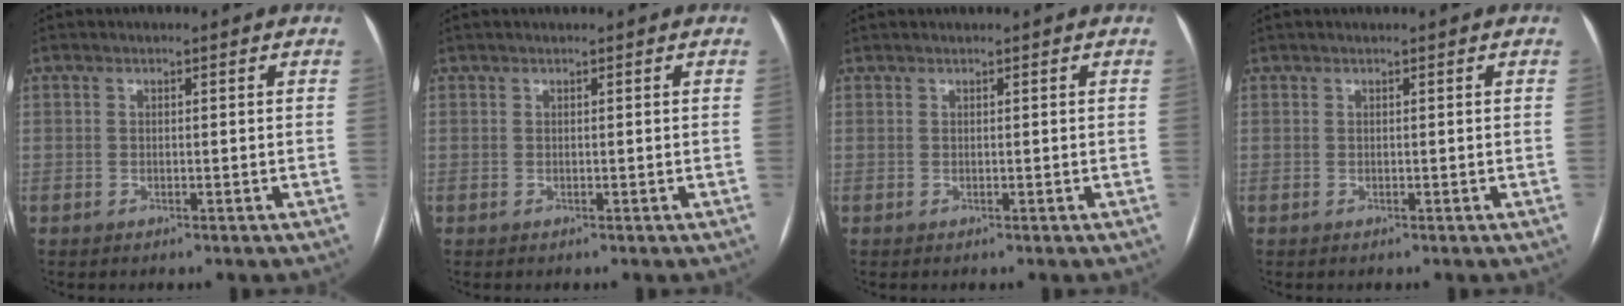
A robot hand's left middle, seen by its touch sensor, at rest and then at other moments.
{"total": 0.0}
{"total": 0.0}
{"total": 0.0}